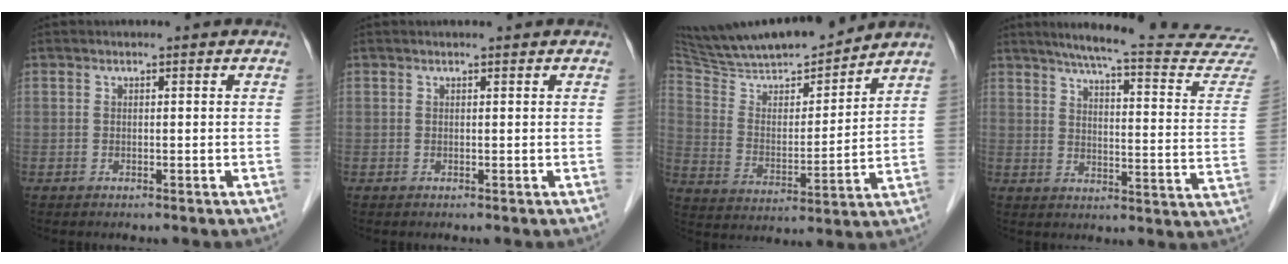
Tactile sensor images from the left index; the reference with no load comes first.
{"total": 0.9, "force": [0.8, 0.0, 0.4], "torque": [-0.005, 0.011, 0.015]}
{"total": 18.6, "force": [17.2, 1.4, 6.9], "torque": [-0.126, 0.002, 0.296]}
{"total": 25.0, "force": [23.3, 0.2, 9.1], "torque": [-0.122, -0.090, 0.275]}